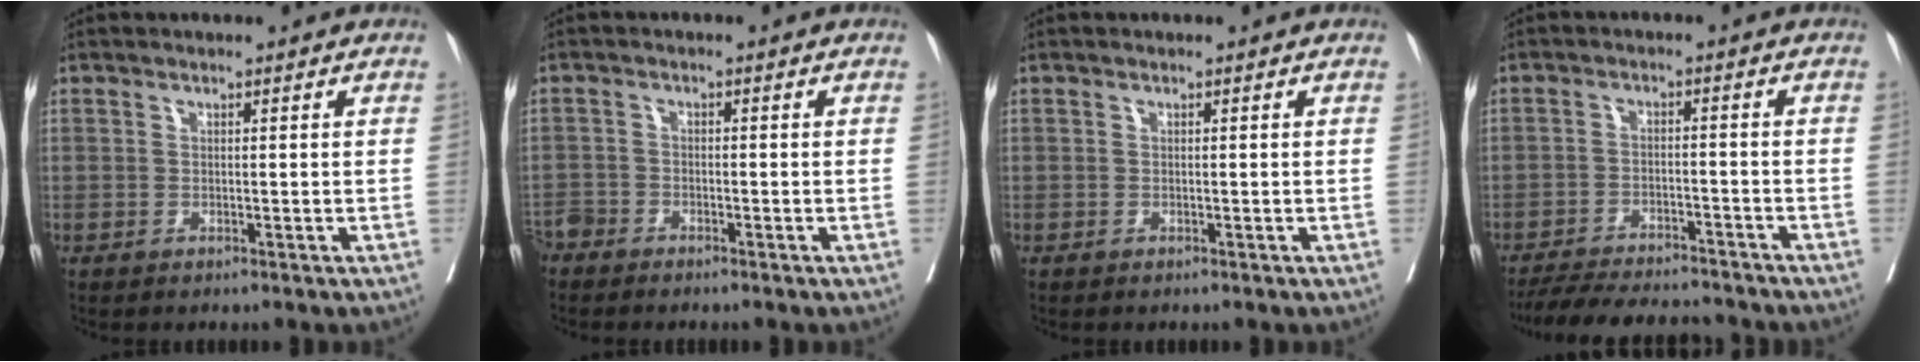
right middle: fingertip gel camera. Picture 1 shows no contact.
{"total": 2.5, "force": [-2.4, 0.8, 0.1], "torque": [0.004, -0.003, -0.049]}
{"total": 0.0}
{"total": 13.9, "force": [-12.8, 2.3, 4.8], "torque": [-0.082, -0.006, -0.183]}